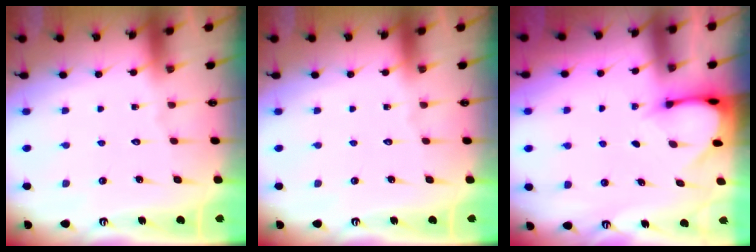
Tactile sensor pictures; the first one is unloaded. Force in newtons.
{"total": 0.0}
{"total": 3.0, "press": 3.0, "slide": 0.2}